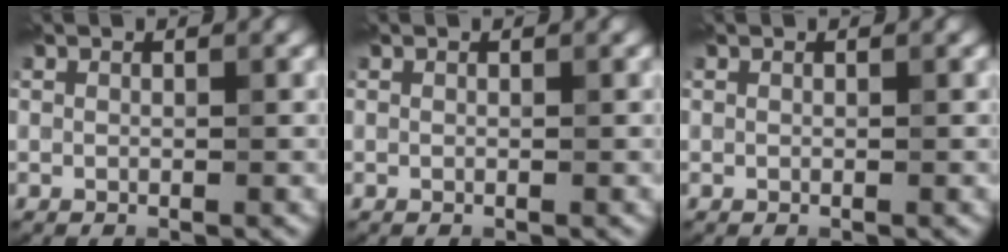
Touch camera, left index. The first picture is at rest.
{"total": 0.0}
{"total": 0.0}